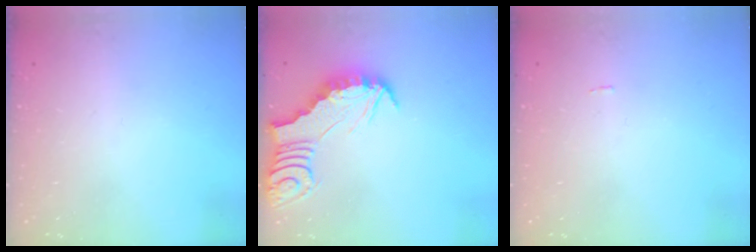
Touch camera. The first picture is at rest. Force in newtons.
{"total": 2.8, "press": 2.8, "slide": 0.2}
{"total": 0.7, "press": 0.7, "slide": 0.0}